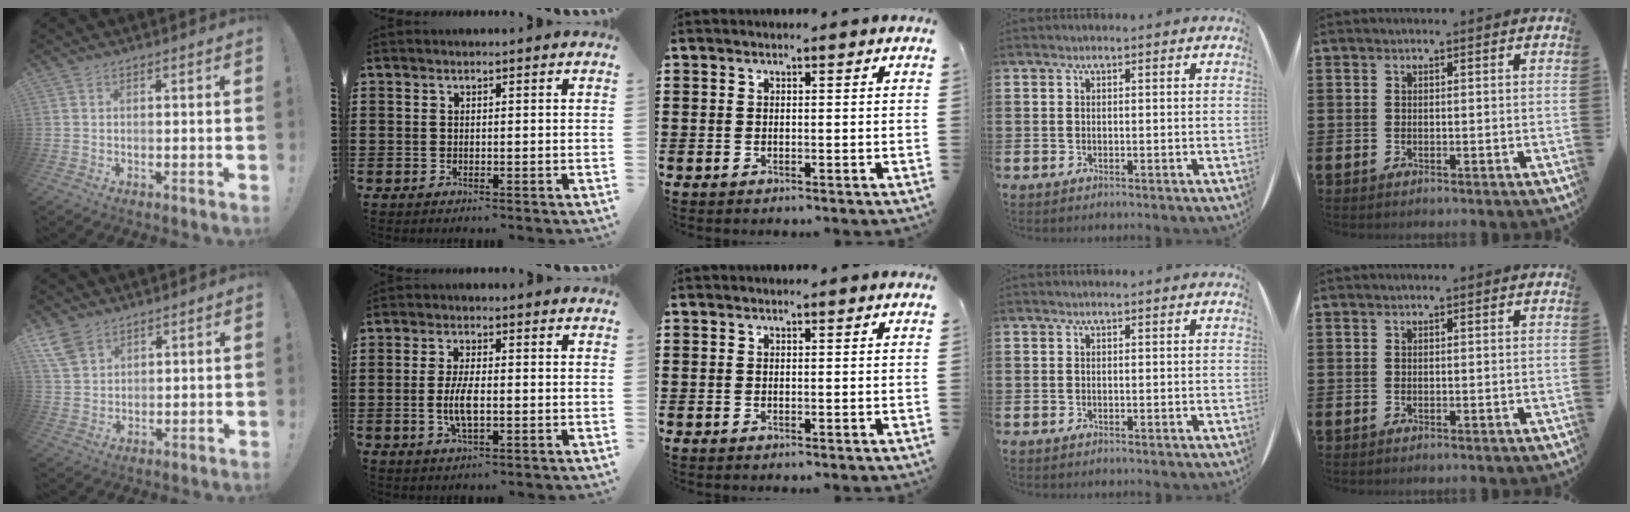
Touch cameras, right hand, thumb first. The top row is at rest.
{"thumb": {"total": 5.6, "force": [3.8, 3.3, 2.4], "torque": [-0.044, -0.014, 0.078]}, "index": {"total": 4.8, "force": [-0.8, 1.6, 4.5], "torque": [-0.101, -0.008, -0.020]}}